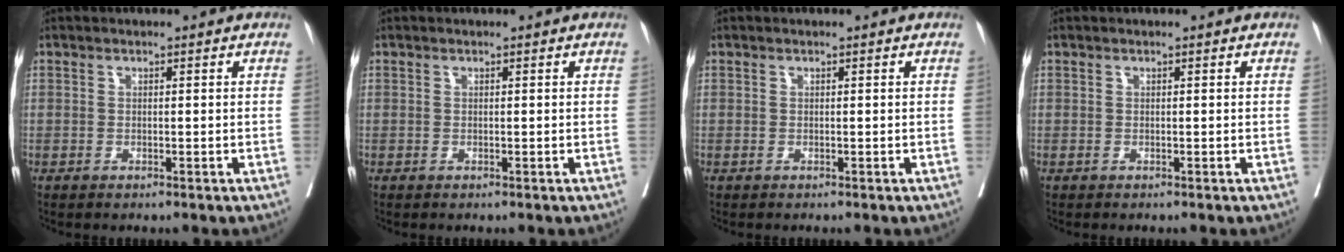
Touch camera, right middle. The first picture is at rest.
{"total": 0.0}
{"total": 0.0}
{"total": 0.0}